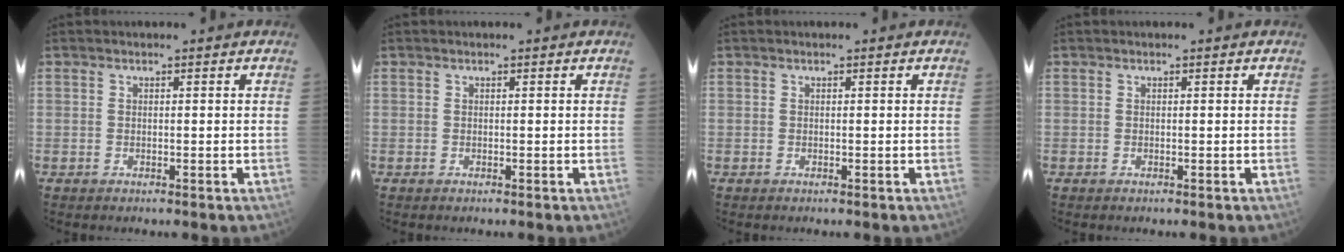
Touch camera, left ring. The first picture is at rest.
{"total": 0.0}
{"total": 0.0}
{"total": 0.0}